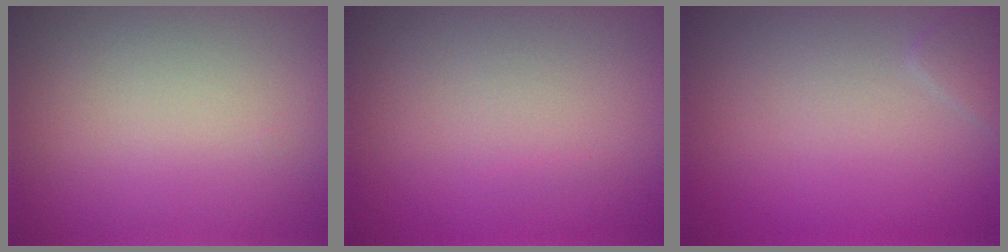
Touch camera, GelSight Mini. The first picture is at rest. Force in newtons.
{"total": 0.0}
{"total": 0.9, "press": 0.9, "slide": 0.1}